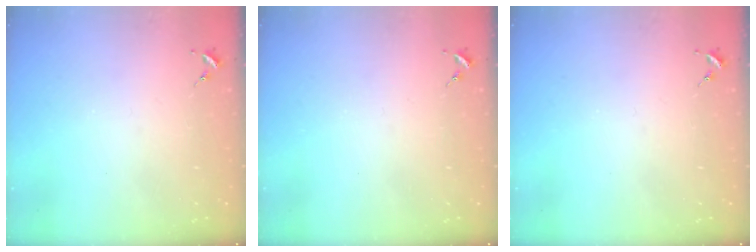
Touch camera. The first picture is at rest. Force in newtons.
{"total": 0.0}
{"total": 0.0}